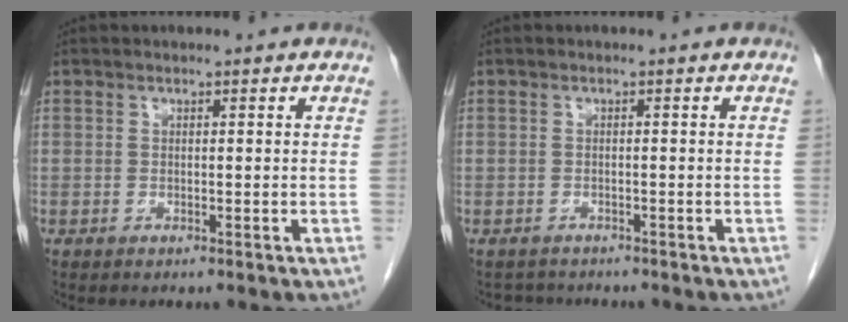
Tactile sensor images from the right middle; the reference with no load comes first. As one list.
[{"total": 2.5, "force": [-2.3, 0.9, -0.2], "torque": [0.001, -0.004, -0.034]}]